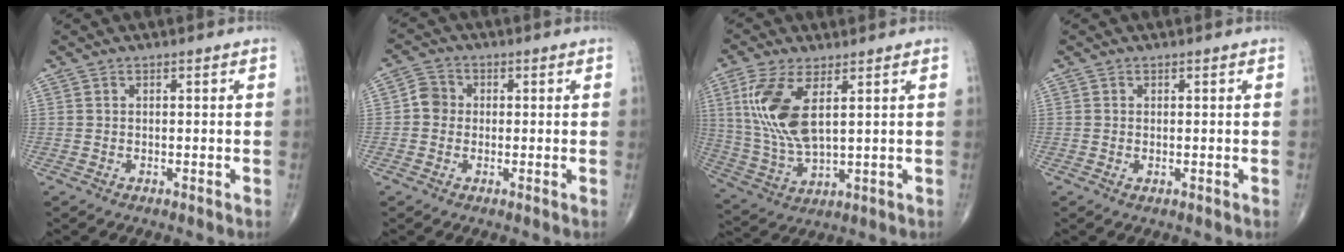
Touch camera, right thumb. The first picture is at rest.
{"total": 3.7, "force": [-0.2, 3.4, 1.4], "torque": [-0.007, 0.008, -0.011]}
{"total": 12.9, "force": [3.9, 5.3, 11.1], "torque": [-0.248, -0.014, 0.089]}
{"total": 0.5, "force": [0.0, 0.4, 0.4], "torque": [-0.010, -0.003, 0.000]}